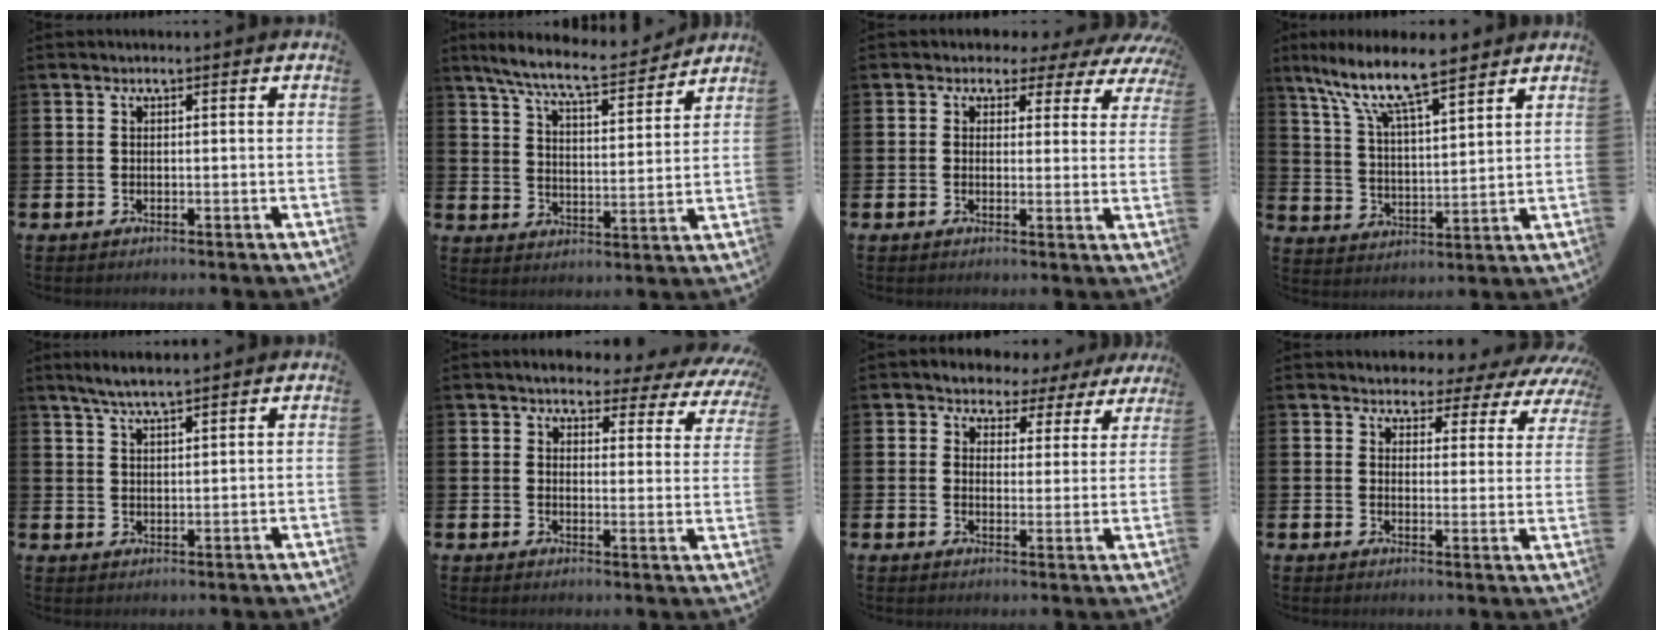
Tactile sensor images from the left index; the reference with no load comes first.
{"total": 8.1, "force": [7.4, 0.8, 3.1], "torque": [-0.086, -0.045, 0.128]}
{"total": 2.2, "force": [1.1, 1.8, 0.3], "torque": [-0.007, -0.017, 0.007]}
{"total": 9.8, "force": [8.2, 2.1, 4.9], "torque": [-0.118, -0.042, 0.142]}
{"total": 4.4, "force": [4.0, 0.2, 1.8], "torque": [-0.043, -0.009, 0.071]}
{"total": 3.8, "force": [3.4, 1.3, 0.8], "torque": [-0.021, -0.034, 0.052]}
{"total": 3.7, "force": [3.0, 2.1, 0.0], "torque": [-0.016, -0.025, 0.046]}
{"total": 3.2, "force": [2.9, 1.5, 0.2], "torque": [-0.016, -0.030, 0.043]}